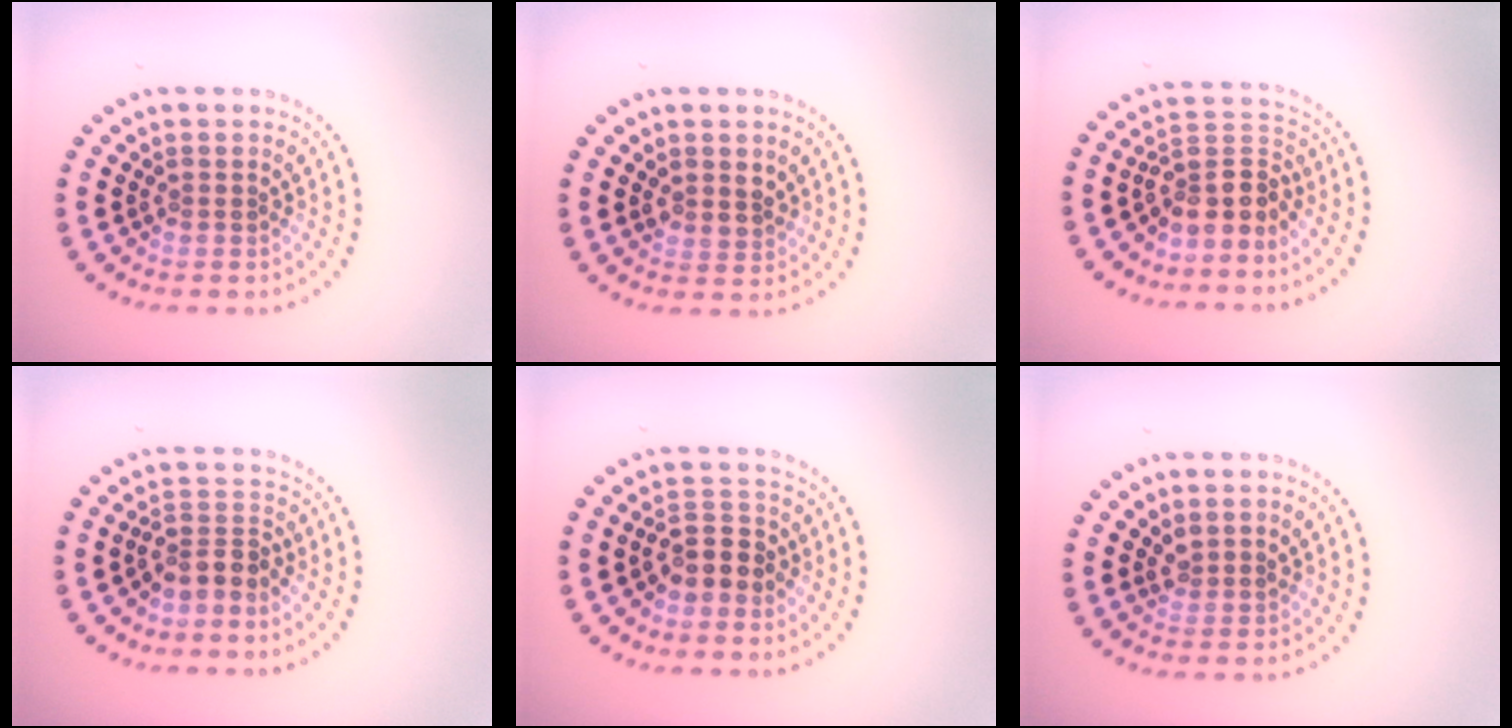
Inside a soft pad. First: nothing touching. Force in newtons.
{"total": 1.9, "press": 1.7, "slide": 0.7}
{"total": 3.8, "press": 2.9, "slide": 2.5}
{"total": 2.6, "press": 1.9, "slide": 1.8}
{"total": 3.0, "press": 2.8, "slide": 1.1}
{"total": 1.3, "press": 1.0, "slide": 0.8}